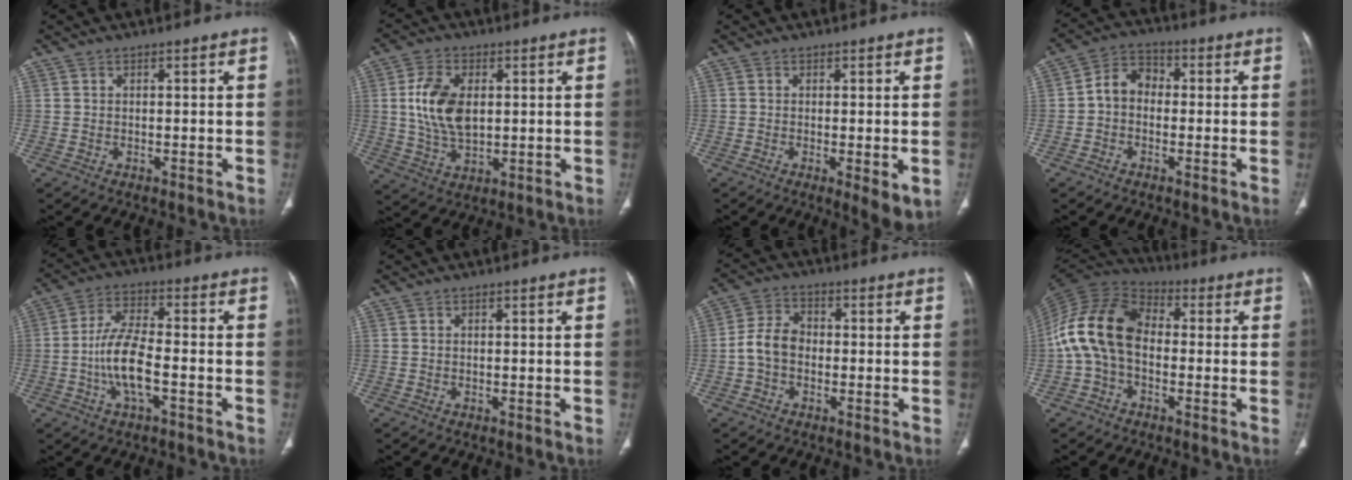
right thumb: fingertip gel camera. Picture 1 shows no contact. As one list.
[{"total": 11.1, "force": [1.6, 6.8, 8.7], "torque": [-0.162, -0.007, 0.037]}, {"total": 5.0, "force": [-1.1, 1.4, 4.6], "torque": [-0.073, -0.017, -0.016]}, {"total": 6.2, "force": [-0.6, 4.9, 3.7], "torque": [-0.047, 0.023, -0.028]}, {"total": 9.5, "force": [-2.8, 3.9, 8.2], "torque": [-0.166, 0.025, -0.055]}, {"total": 0.0}, {"total": 6.2, "force": [-1.2, 4.6, 4.0], "torque": [-0.067, 0.022, -0.033]}, {"total": 14.1, "force": [-1.2, 9.5, 10.4], "torque": [-0.202, 0.034, -0.035]}]